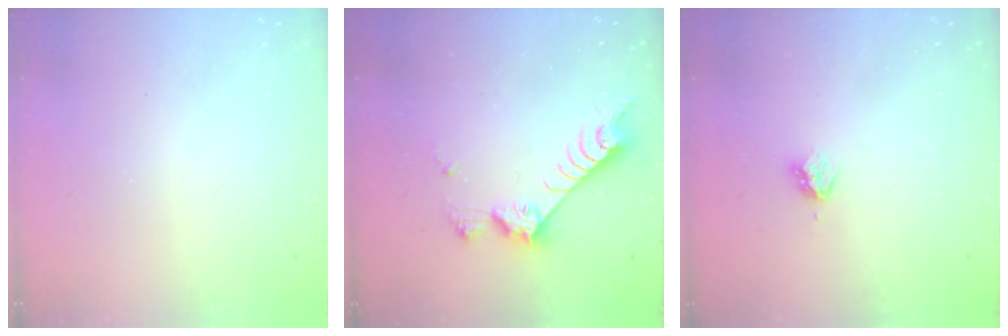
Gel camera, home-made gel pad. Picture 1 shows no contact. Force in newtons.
{"total": 7.9, "press": 7.8, "slide": 1.3}
{"total": 3.2, "press": 3.1, "slide": 0.5}